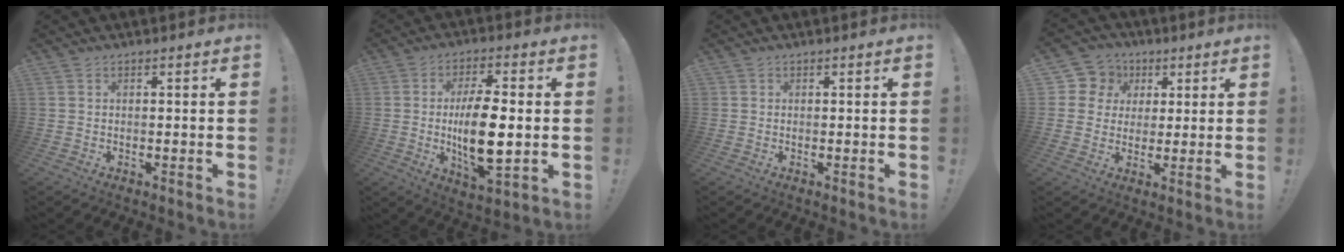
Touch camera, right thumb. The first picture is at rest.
{"total": 14.7, "force": [-0.6, 5.5, 13.6], "torque": [-0.244, -0.010, -0.019]}
{"total": 0.5, "force": [0.1, 0.5, -0.1], "torque": [-0.003, 0.002, 0.004]}
{"total": 8.4, "force": [2.3, 7.9, 1.8], "torque": [-0.023, -0.010, 0.049]}